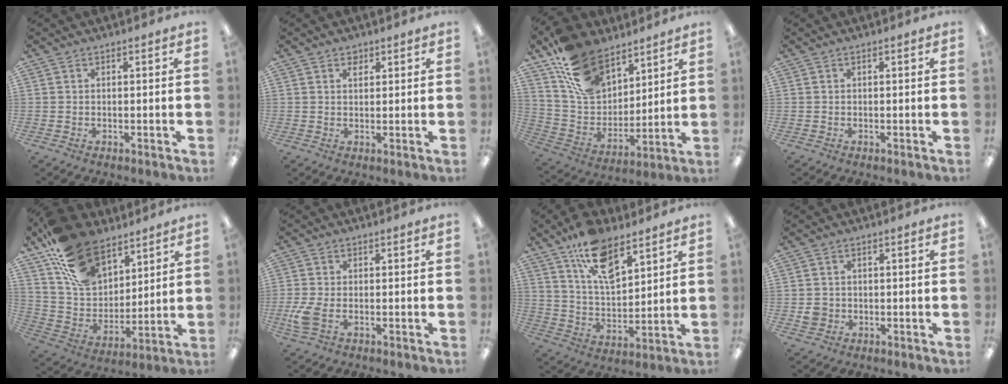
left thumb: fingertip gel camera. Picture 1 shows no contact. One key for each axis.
{"total": 1.8, "fx": 1.3, "fy": 1.1, "fz": 0.6, "tx": 0.003, "ty": -0.007, "tz": 0.022}
{"total": 17.7, "fx": 11.8, "fy": 10.6, "fz": 8.0, "tx": -0.151, "ty": -0.059, "tz": 0.225}
{"total": 0.0}
{"total": 19.6, "fx": 12.6, "fy": 11.9, "fz": 9.3, "tx": -0.176, "ty": -0.060, "tz": 0.237}
{"total": 5.1, "fx": -1.3, "fy": 2.9, "fz": 4.0, "tx": -0.096, "ty": -0.003, "tz": -0.026}
{"total": 13.9, "fx": 9.1, "fy": 6.6, "fz": 8.3, "tx": -0.140, "ty": -0.041, "tz": 0.163}
{"total": 2.9, "fx": -0.4, "fy": 2.7, "fz": 0.8, "tx": -0.006, "ty": 0.003, "tz": -0.009}